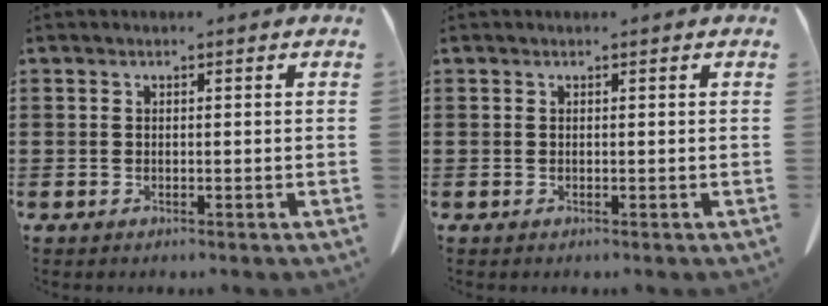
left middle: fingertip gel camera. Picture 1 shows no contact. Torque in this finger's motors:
{"motor_torque": [0.18, 0.16, 0.03, 0.01]}